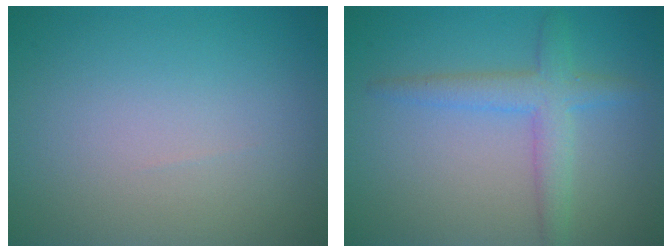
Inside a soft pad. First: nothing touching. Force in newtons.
{"total": 3.3, "press": 3.3, "slide": 0.2}